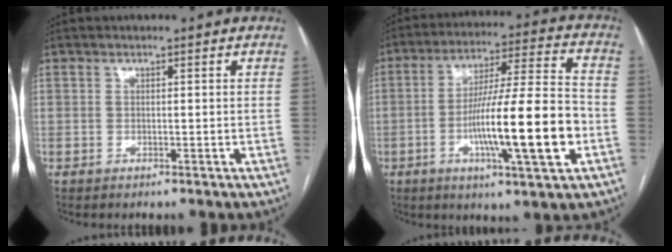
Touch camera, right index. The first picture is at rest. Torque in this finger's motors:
{"motor_torque": [1.58, -0.56, 0.88, 0.21]}